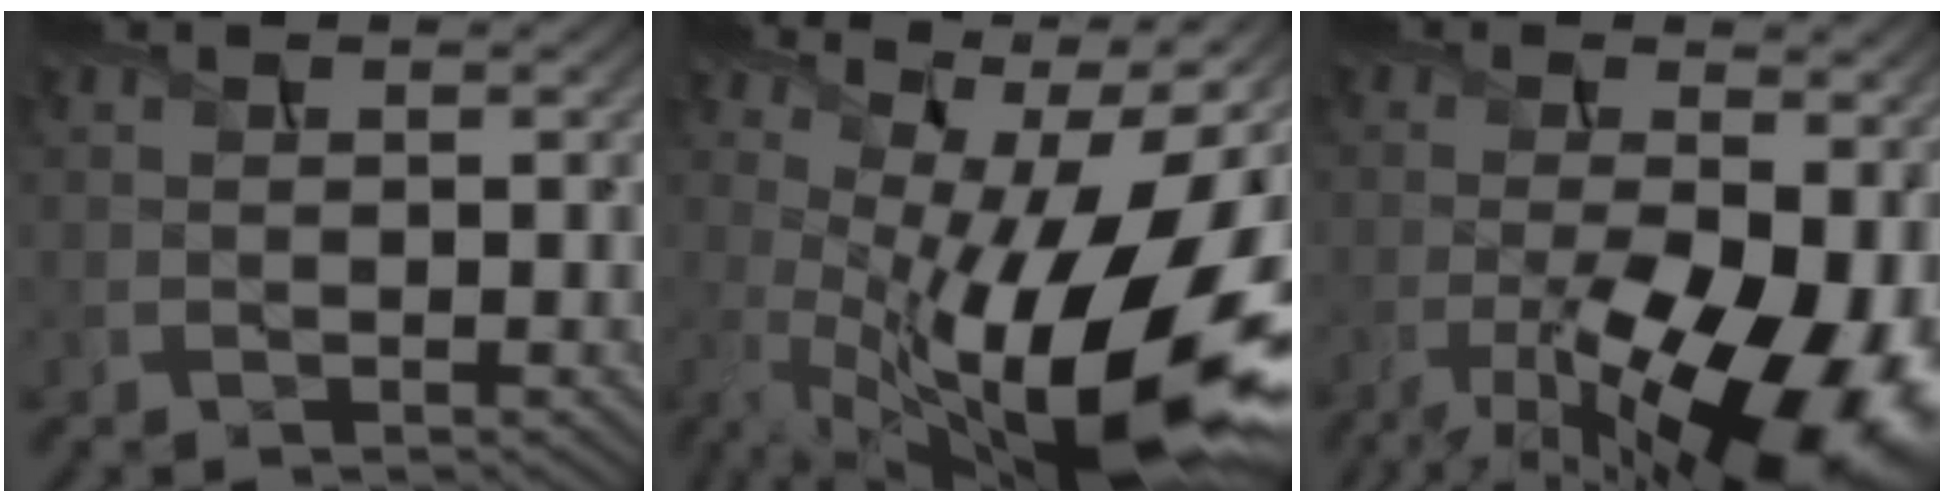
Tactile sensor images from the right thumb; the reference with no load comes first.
{"total": 20.8, "force": [-2.2, 8.9, 18.7], "torque": [-0.262, -0.009, -0.033]}
{"total": 15.8, "force": [-6.2, 6.6, 13.0], "torque": [-0.210, -0.036, -0.080]}